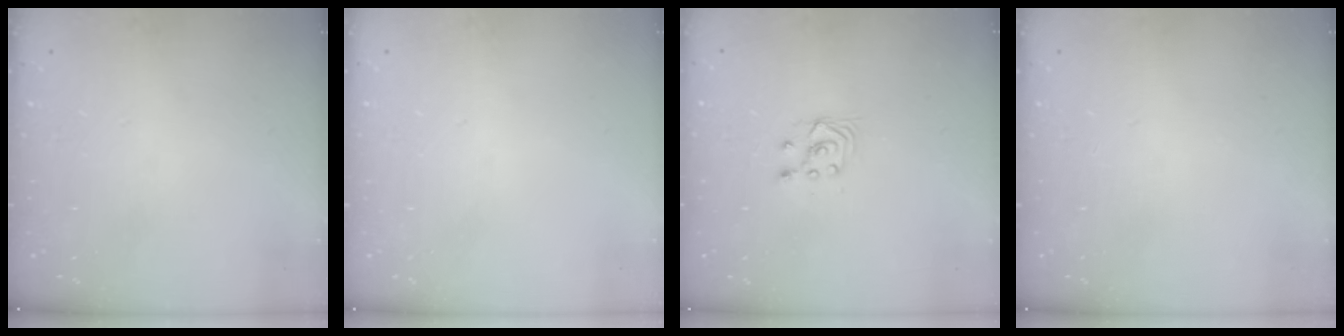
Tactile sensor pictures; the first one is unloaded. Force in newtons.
{"total": 0.0}
{"total": 2.9, "press": 2.7, "slide": 1.0}
{"total": 0.0}